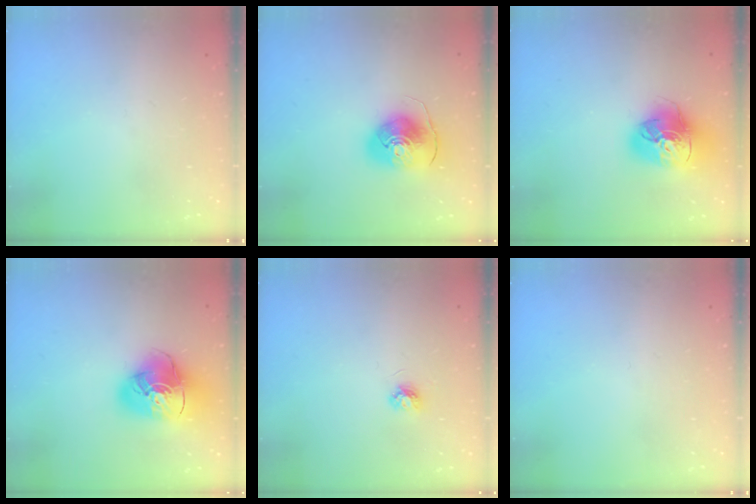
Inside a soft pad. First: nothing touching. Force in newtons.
{"total": 10.2, "press": 10.1, "slide": 1.5}
{"total": 18.6, "press": 18.5, "slide": 2.0}
{"total": 17.3, "press": 17.2, "slide": 2.0}
{"total": 3.9, "press": 3.9, "slide": 0.5}
{"total": 0.0}